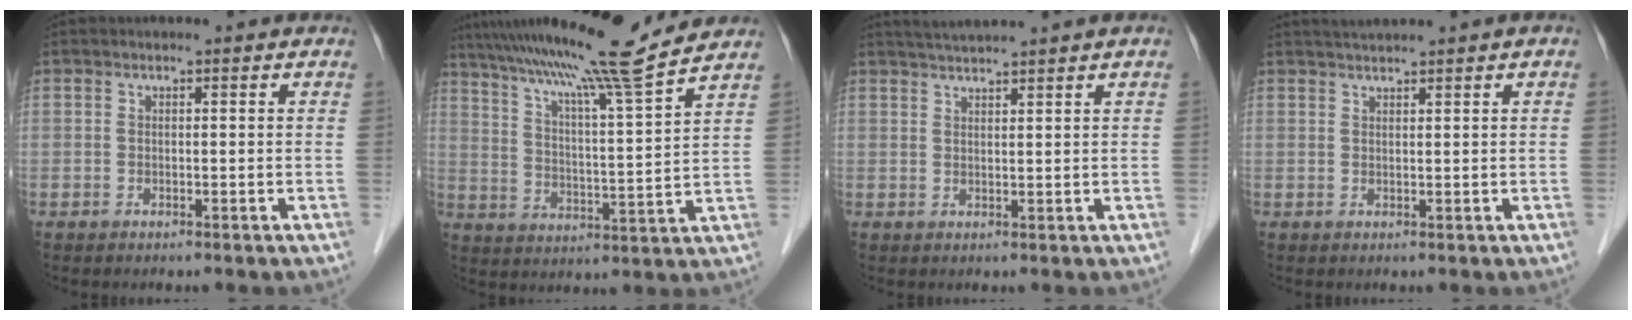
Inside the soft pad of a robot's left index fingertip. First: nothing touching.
{"total": 15.6, "force": [13.6, -2.4, 7.2], "torque": [-0.130, -0.015, 0.209]}
{"total": 3.8, "force": [3.4, -1.1, 1.4], "torque": [-0.023, 0.015, 0.064]}
{"total": 2.1, "force": [1.8, -0.5, 1.0], "torque": [-0.018, 0.013, 0.037]}